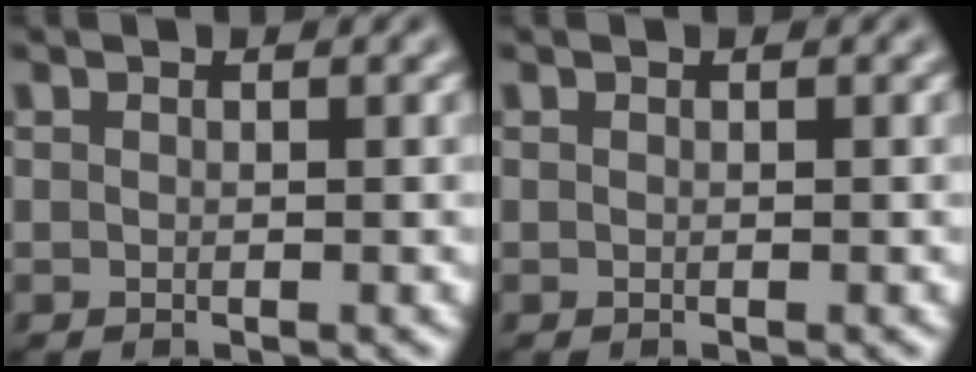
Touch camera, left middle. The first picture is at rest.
{"total": 0.0}